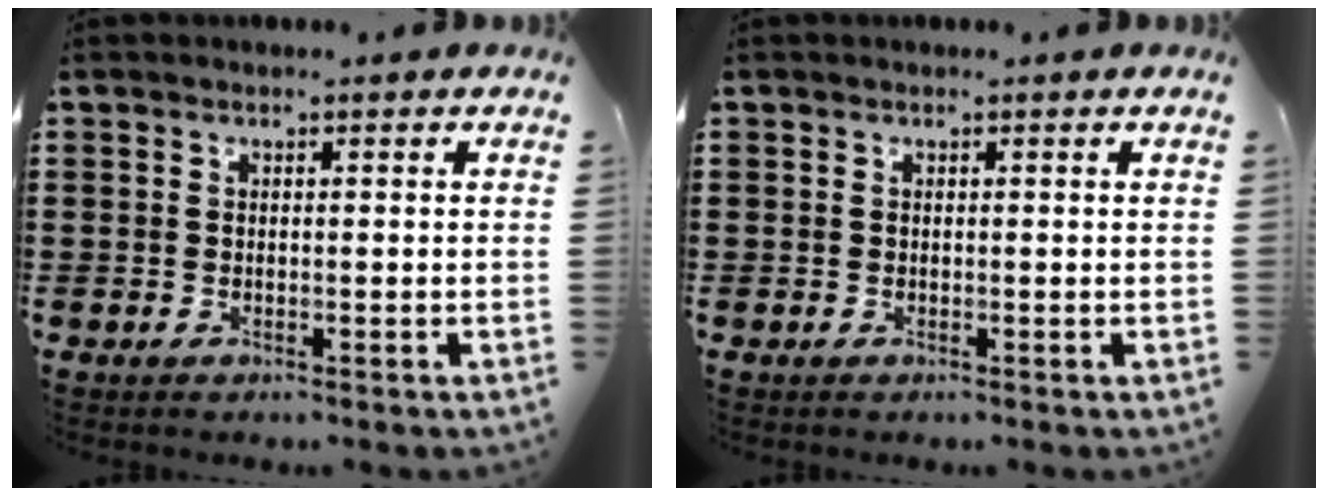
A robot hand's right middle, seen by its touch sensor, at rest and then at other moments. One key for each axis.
{"total": 0.0}